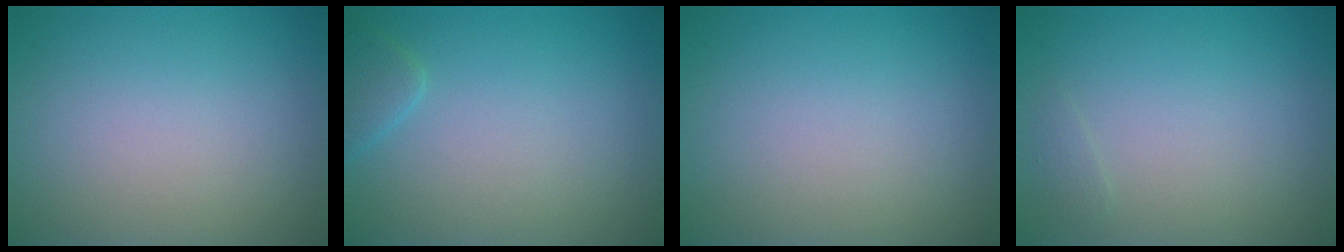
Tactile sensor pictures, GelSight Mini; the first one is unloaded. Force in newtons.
{"total": 1.4, "press": 1.4, "slide": 0.1}
{"total": 0.0}
{"total": 0.5, "press": 0.5, "slide": 0.0}